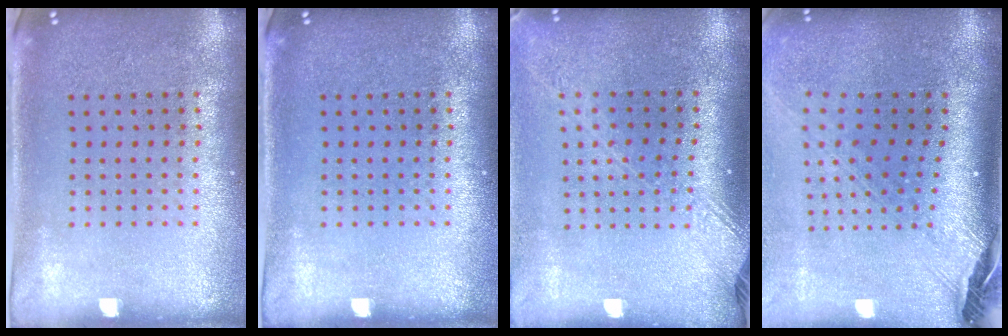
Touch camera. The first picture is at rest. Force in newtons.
{"total": 0.0}
{"total": 2.1, "press": 1.6, "slide": 1.4}
{"total": 3.0, "press": 2.1, "slide": 2.1}